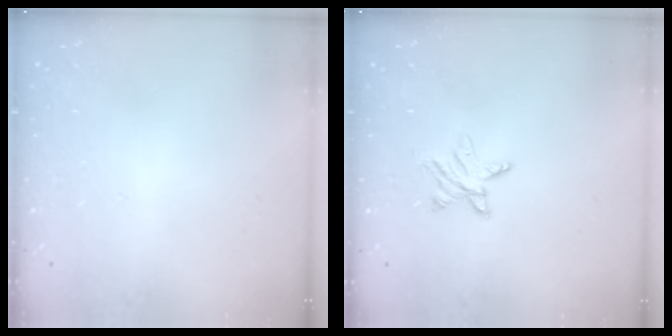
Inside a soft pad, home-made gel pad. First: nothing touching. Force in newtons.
{"total": 4.7, "press": 4.7, "slide": 0.4}